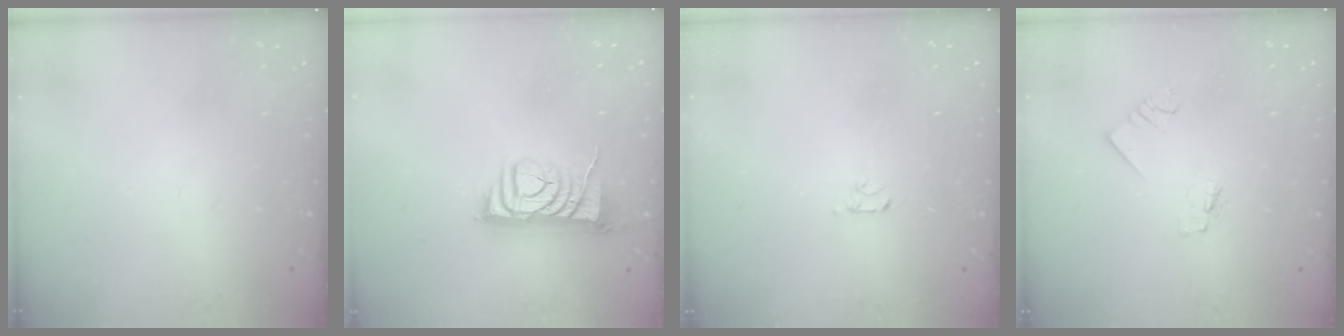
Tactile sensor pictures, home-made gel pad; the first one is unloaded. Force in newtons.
{"total": 8.3, "press": 8.2, "slide": 1.0}
{"total": 2.5, "press": 2.4, "slide": 0.3}
{"total": 1.2, "press": 1.2, "slide": 0.1}